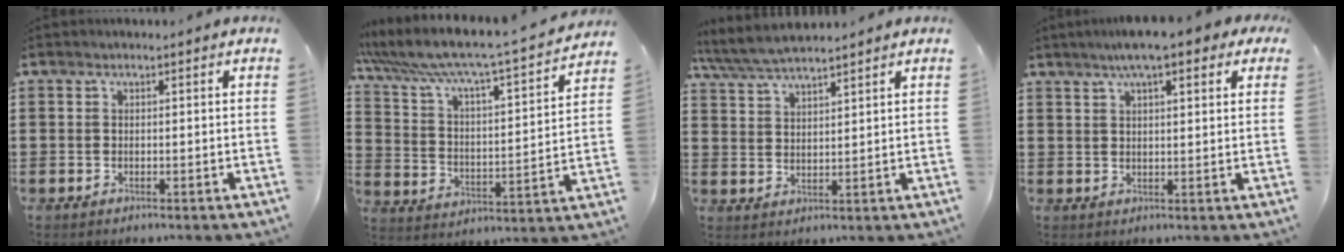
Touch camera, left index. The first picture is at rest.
{"total": 6.1, "force": [5.5, 0.1, 2.6], "torque": [-0.081, -0.054, 0.083]}
{"total": 4.9, "force": [4.5, 0.8, 1.7], "torque": [-0.049, -0.014, 0.083]}
{"total": 6.0, "force": [4.0, 1.0, 4.4], "torque": [-0.088, 0.004, 0.067]}